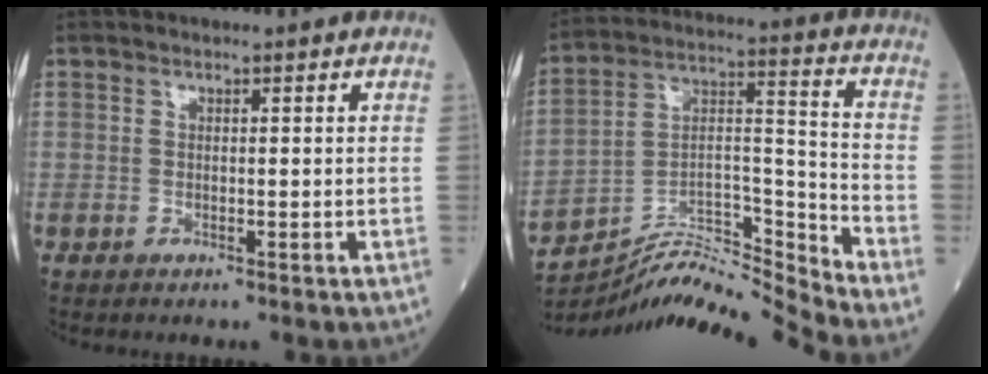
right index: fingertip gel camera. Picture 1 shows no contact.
{"total": 14.0, "force": [-13.6, -2.7, 1.8], "torque": [-0.032, 0.053, -0.243]}